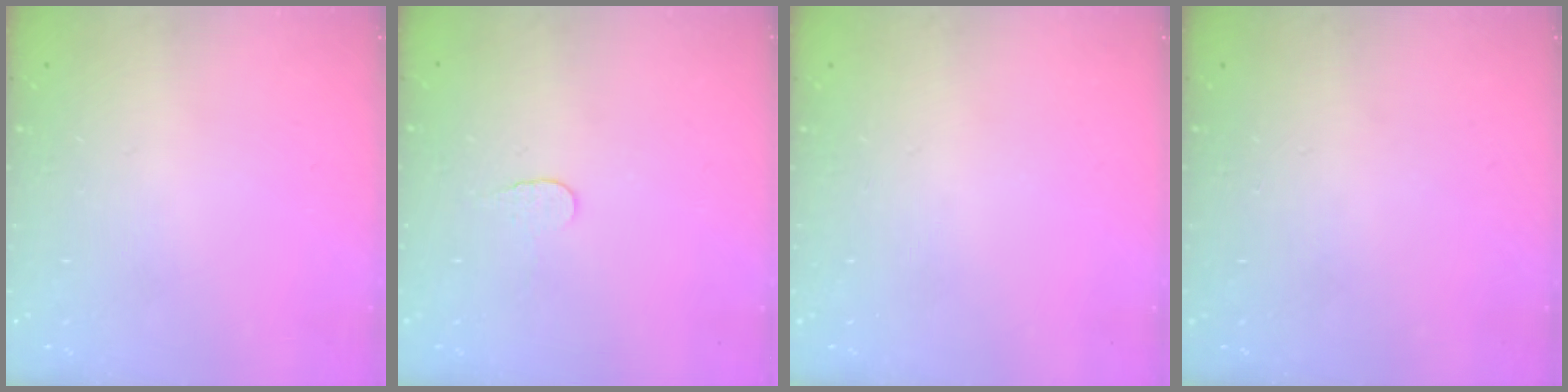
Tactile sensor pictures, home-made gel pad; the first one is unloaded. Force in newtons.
{"total": 3.9, "press": 3.9, "slide": 0.4}
{"total": 0.0}
{"total": 0.0}